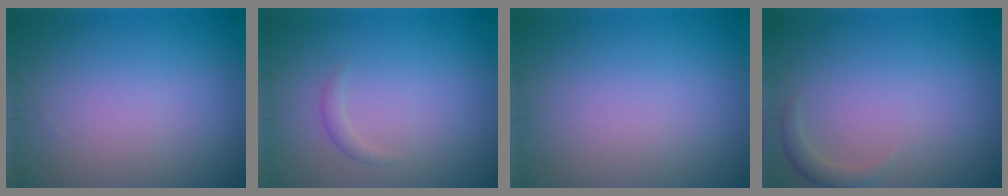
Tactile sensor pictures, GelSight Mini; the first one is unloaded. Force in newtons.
{"total": 0.8, "press": 0.8, "slide": 0.0}
{"total": 0.0}
{"total": 1.2, "press": 1.2, "slide": 0.2}